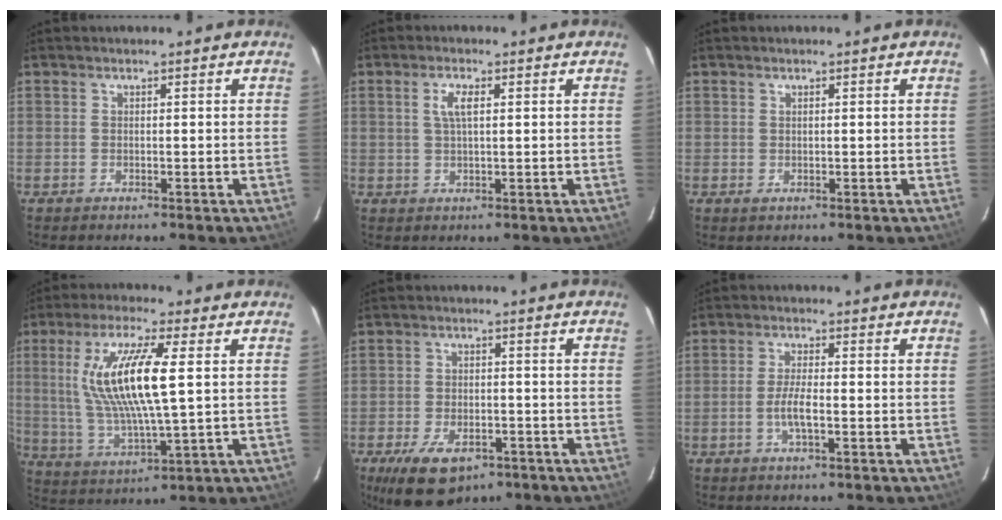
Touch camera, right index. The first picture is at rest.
{"total": 3.2, "force": [1.0, 0.9, 2.9], "torque": [-0.059, 0.004, 0.020]}
{"total": 0.9, "force": [0.3, 0.8, 0.0], "torque": [0.003, 0.002, 0.004]}
{"total": 15.0, "force": [2.9, 2.4, 14.5], "torque": [-0.284, -0.004, 0.065]}
{"total": 11.6, "force": [-7.2, 6.0, 6.7], "torque": [-0.146, -0.018, -0.110]}
{"total": 4.0, "force": [-1.3, 0.7, 3.7], "torque": [-0.075, -0.003, -0.026]}